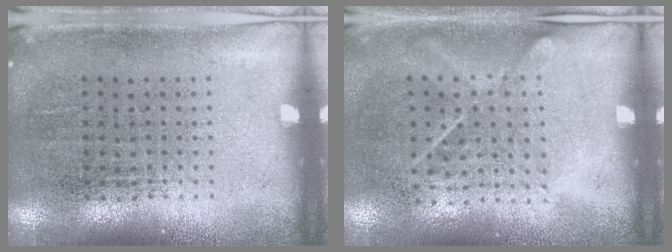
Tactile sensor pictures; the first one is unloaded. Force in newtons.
{"total": 1.2, "press": 0.9, "slide": 0.8}